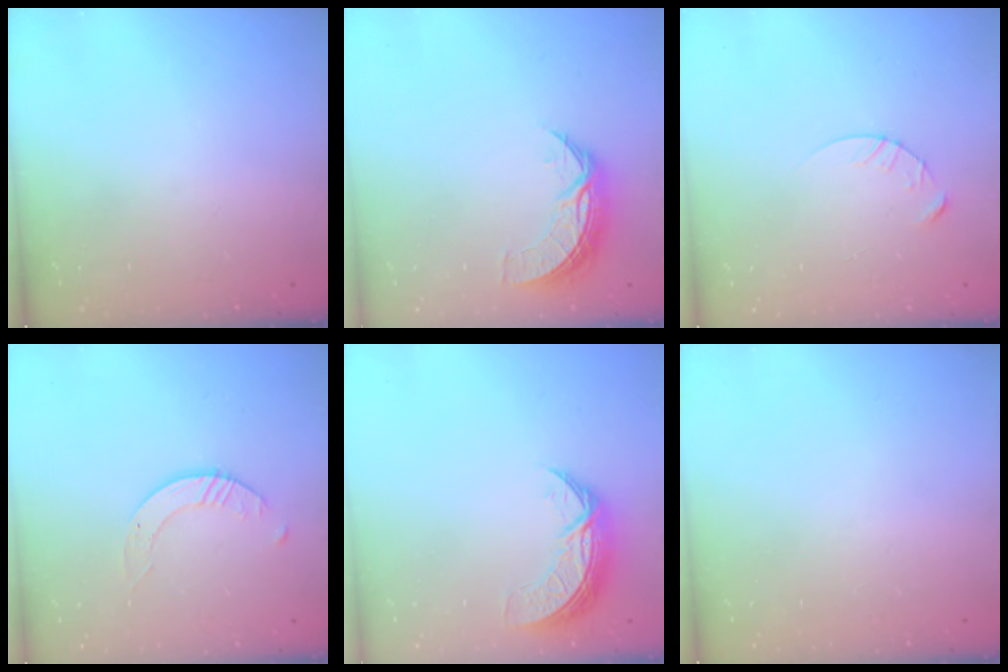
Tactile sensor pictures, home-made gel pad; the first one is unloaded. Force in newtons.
{"total": 7.9, "press": 7.9, "slide": 0.3}
{"total": 4.6, "press": 4.5, "slide": 0.5}
{"total": 2.6, "press": 2.6, "slide": 0.3}
{"total": 8.2, "press": 8.2, "slide": 0.3}
{"total": 0.0}